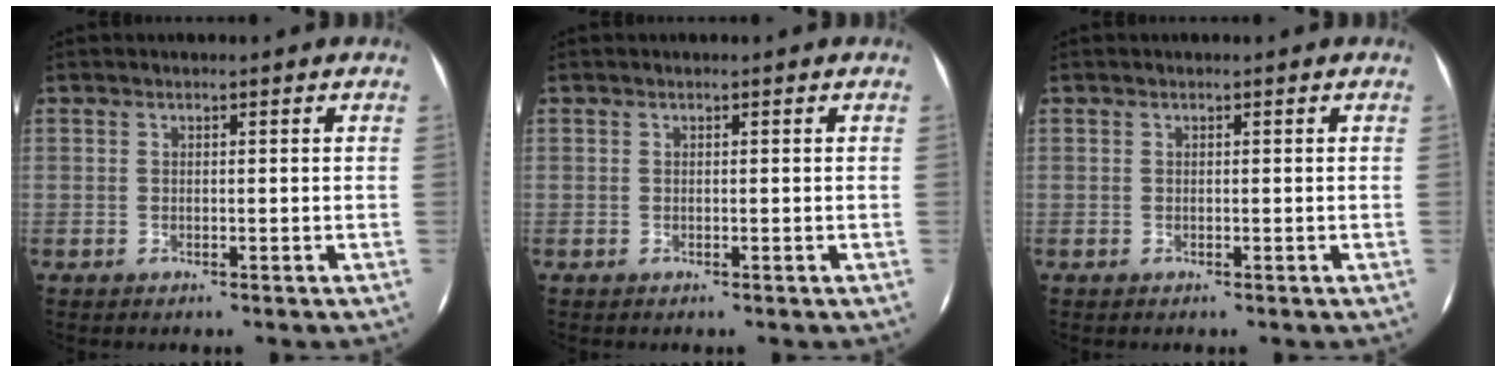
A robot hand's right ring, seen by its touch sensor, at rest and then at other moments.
{"total": 0.0}
{"total": 0.0}